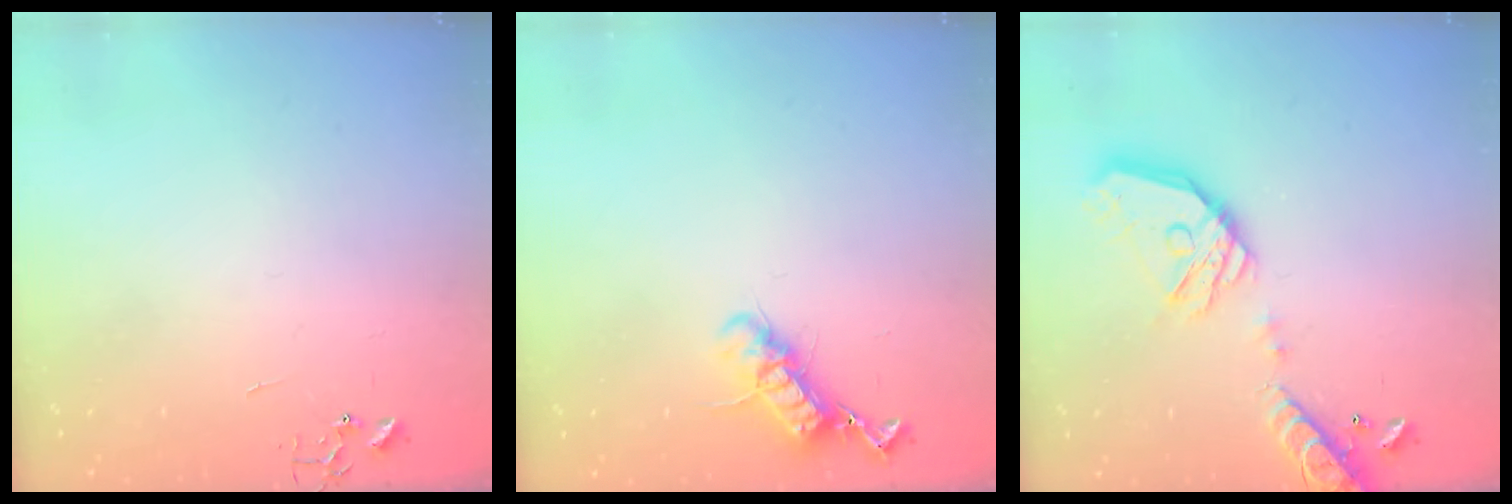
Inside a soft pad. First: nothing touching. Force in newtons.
{"total": 12.0, "press": 11.9, "slide": 0.7}
{"total": 18.9, "press": 18.8, "slide": 2.4}